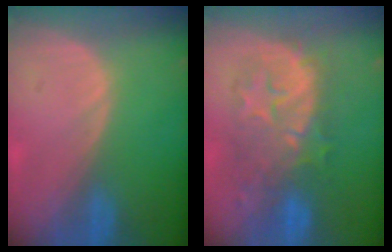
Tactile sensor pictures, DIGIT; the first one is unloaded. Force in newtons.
{"total": 9.4, "press": 9.2, "slide": 1.7}